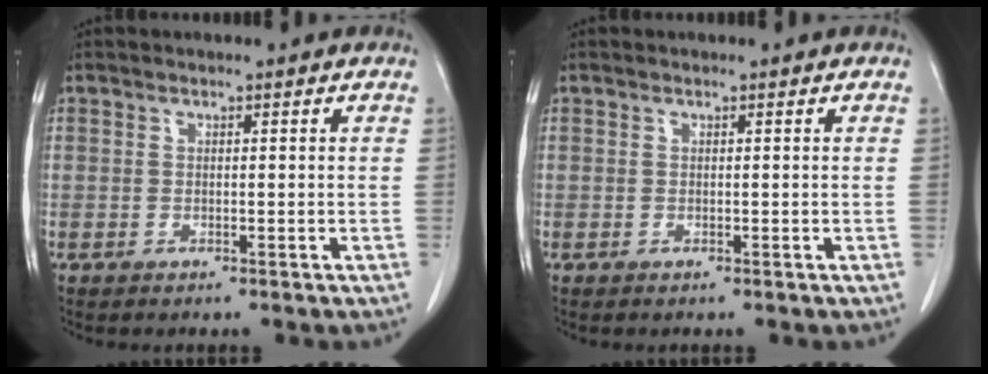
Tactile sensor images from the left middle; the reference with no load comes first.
{"total": 0.0}